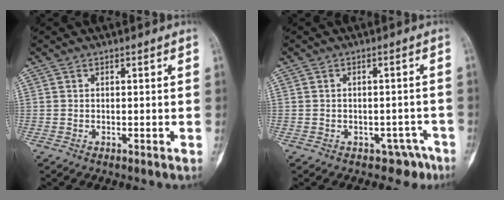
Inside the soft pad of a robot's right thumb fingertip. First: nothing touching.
{"total": 4.5, "force": [-2.7, 3.4, 0.8], "torque": [0.014, 0.035, -0.030]}